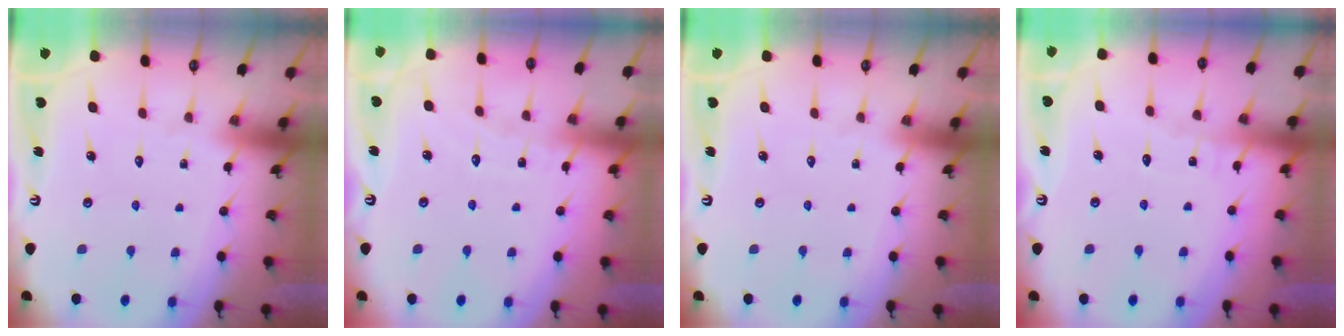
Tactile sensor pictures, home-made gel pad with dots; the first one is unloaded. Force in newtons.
{"total": 4.5, "press": 4.5, "slide": 0.4}
{"total": 0.0}
{"total": 4.0, "press": 3.9, "slide": 0.3}